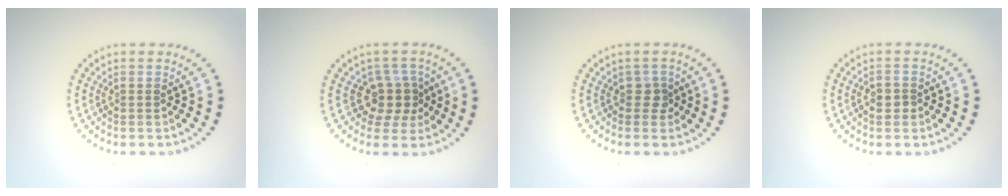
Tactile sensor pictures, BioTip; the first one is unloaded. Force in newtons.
{"total": 2.9, "press": 2.3, "slide": 1.8}
{"total": 1.3, "press": 1.0, "slide": 0.7}
{"total": 1.0, "press": 1.0, "slide": 0.2}